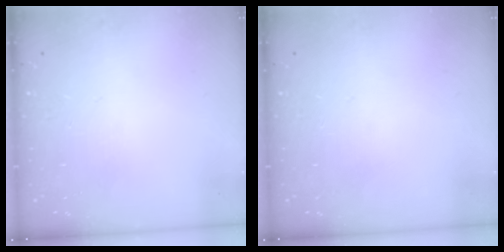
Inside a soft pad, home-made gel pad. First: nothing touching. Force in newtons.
{"total": 0.0}